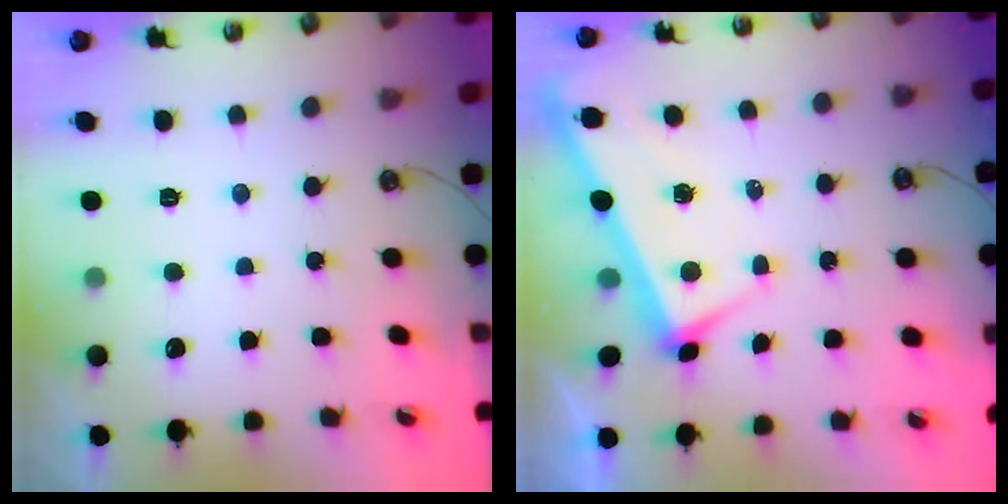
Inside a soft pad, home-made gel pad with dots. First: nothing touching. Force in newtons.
{"total": 3.7, "press": 3.7, "slide": 0.2}